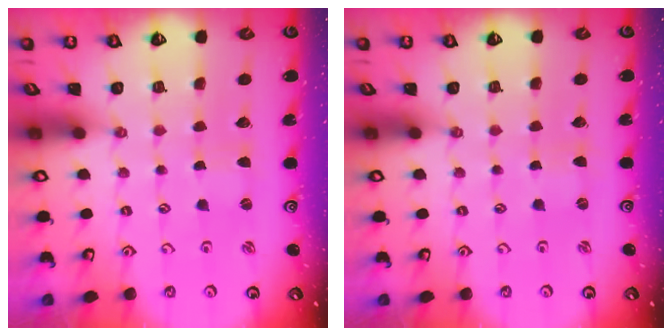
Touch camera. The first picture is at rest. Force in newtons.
{"total": 0.0}